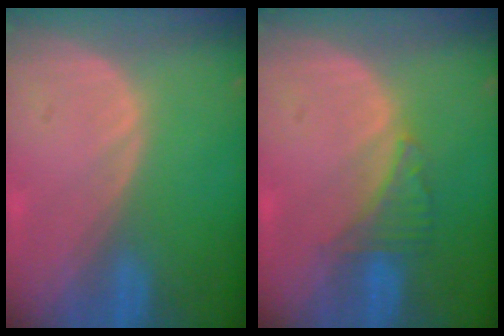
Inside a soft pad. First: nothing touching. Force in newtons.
{"total": 3.2, "press": 3.2, "slide": 0.2}